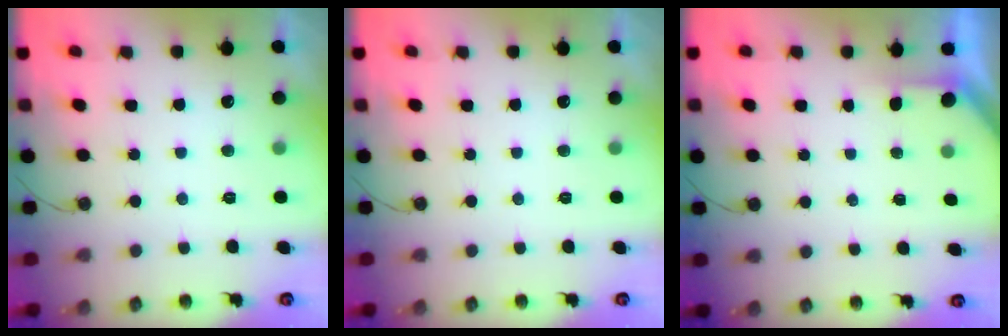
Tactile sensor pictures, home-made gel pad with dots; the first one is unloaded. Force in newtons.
{"total": 0.0}
{"total": 1.5, "press": 1.5, "slide": 0.1}